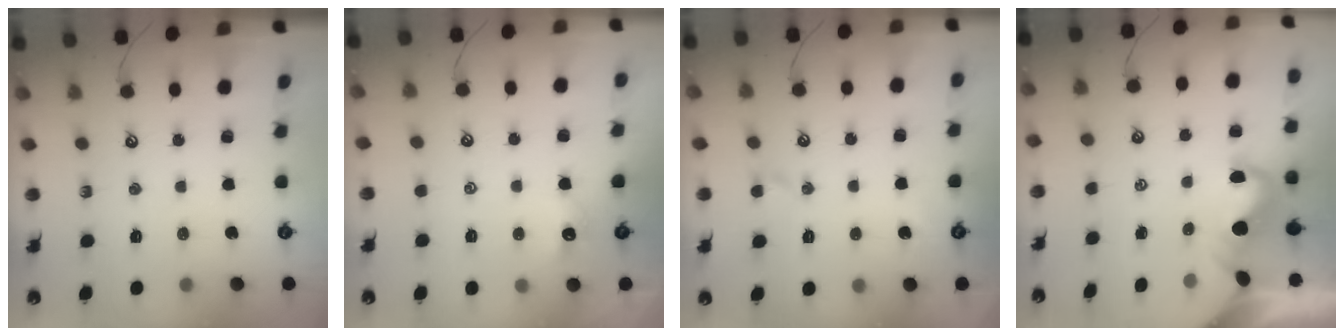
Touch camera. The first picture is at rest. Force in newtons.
{"total": 1.2, "press": 1.0, "slide": 0.6}
{"total": 1.5, "press": 1.4, "slide": 0.5}
{"total": 1.9, "press": 1.8, "slide": 0.4}